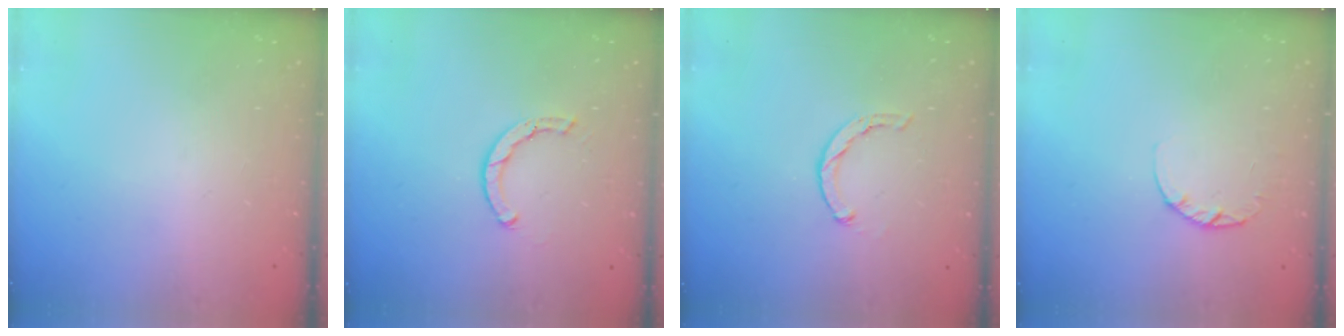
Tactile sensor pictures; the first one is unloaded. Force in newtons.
{"total": 2.5, "press": 2.5, "slide": 0.1}
{"total": 1.1, "press": 1.1, "slide": 0.2}
{"total": 2.6, "press": 2.5, "slide": 0.4}